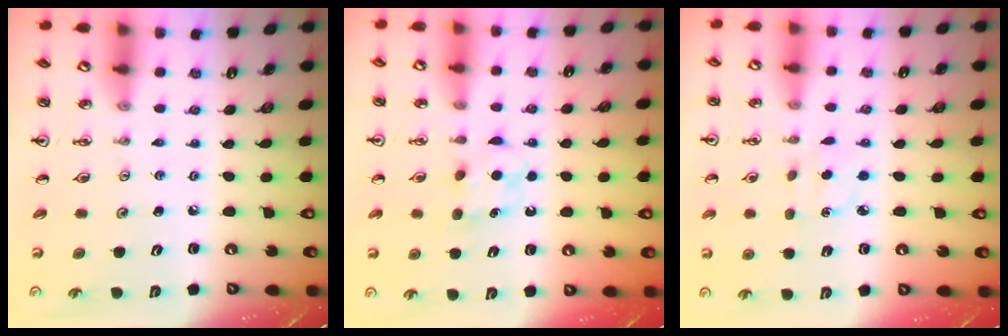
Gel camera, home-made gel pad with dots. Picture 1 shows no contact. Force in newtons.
{"total": 5.8, "press": 5.8, "slide": 0.8}
{"total": 2.6, "press": 2.5, "slide": 0.7}